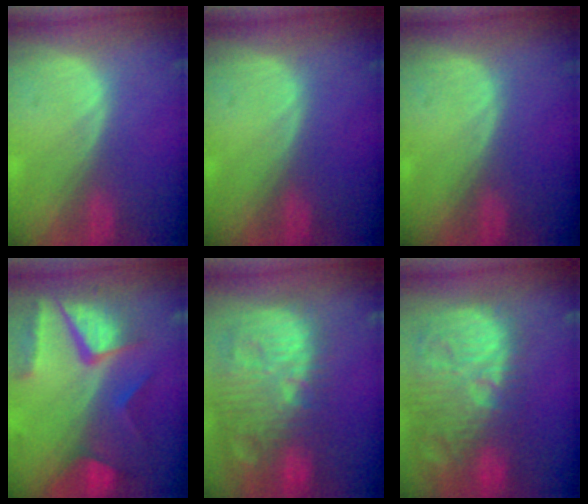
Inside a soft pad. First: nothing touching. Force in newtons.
{"total": 0.0}
{"total": 0.0}
{"total": 10.9, "press": 9.0, "slide": 6.1}
{"total": 14.5, "press": 12.6, "slide": 7.2}
{"total": 15.4, "press": 13.4, "slide": 7.5}